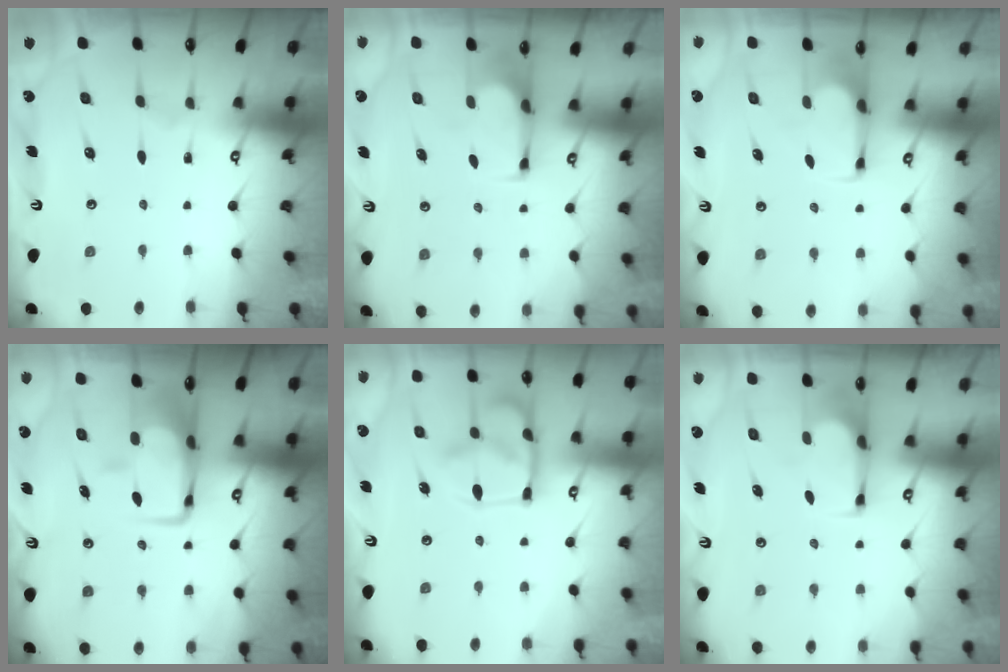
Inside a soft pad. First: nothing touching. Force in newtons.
{"total": 6.2, "press": 6.1, "slide": 1.2}
{"total": 2.5, "press": 2.4, "slide": 0.8}
{"total": 7.7, "press": 7.5, "slide": 1.7}
{"total": 15.9, "press": 15.9, "slide": 1.2}
{"total": 6.2, "press": 6.1, "slide": 1.2}